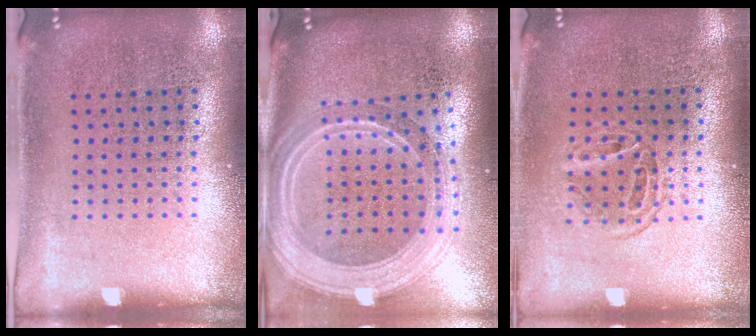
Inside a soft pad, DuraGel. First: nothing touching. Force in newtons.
{"total": 2.9, "press": 2.4, "slide": 1.6}
{"total": 1.2, "press": 1.0, "slide": 0.5}